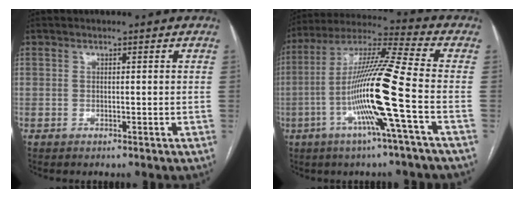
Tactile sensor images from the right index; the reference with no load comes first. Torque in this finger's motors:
{"motor_torque": [2.14, 0.00, 1.05, 0.21]}